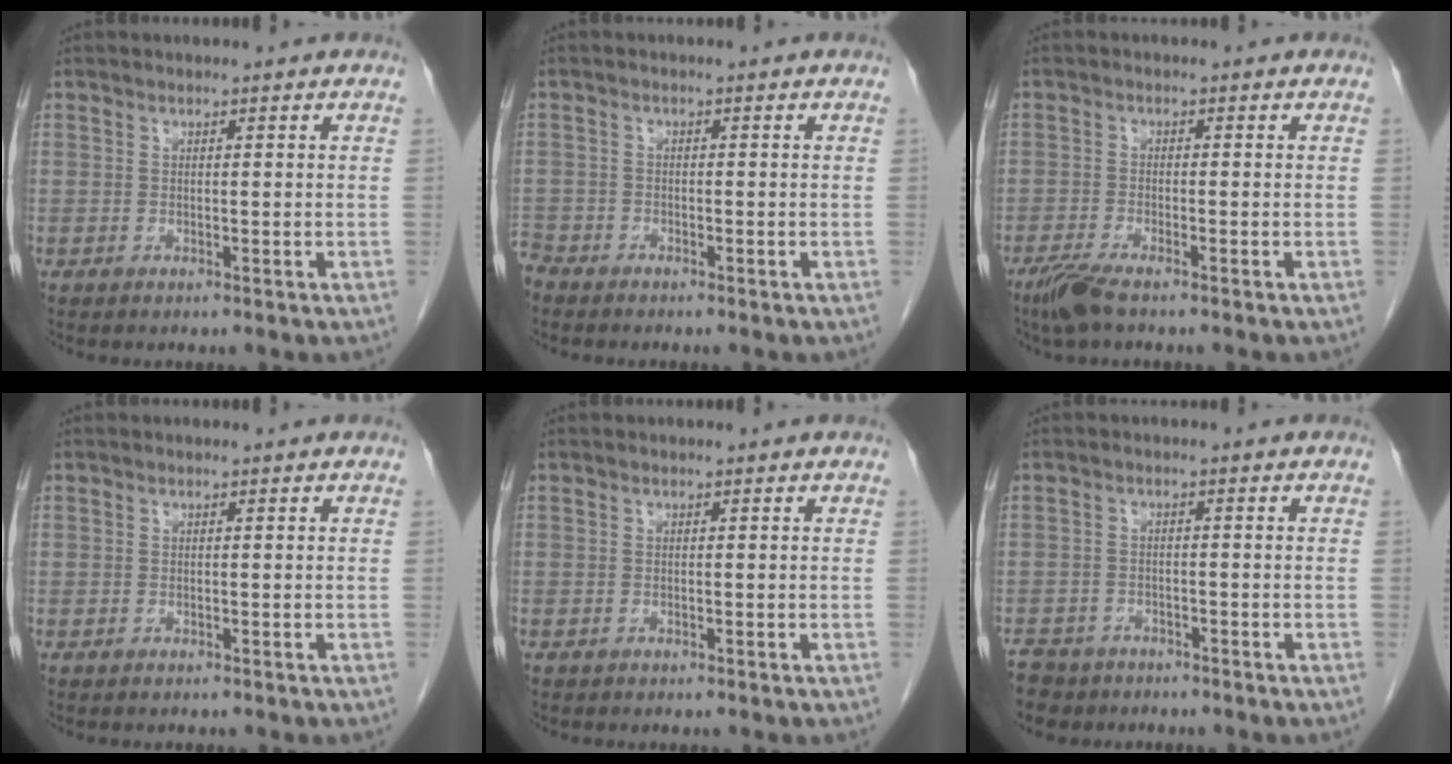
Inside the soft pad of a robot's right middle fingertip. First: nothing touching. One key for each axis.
{"total": 3.0, "fx": -2.8, "fy": 1.0, "fz": 0.1, "tx": -0.006, "ty": -0.005, "tz": -0.055}
{"total": 3.9, "fx": -3.0, "fy": 0.5, "fz": 2.5, "tx": -0.056, "ty": -0.010, "tz": -0.060}
{"total": 0.0}
{"total": 0.0}
{"total": 6.2, "fx": -5.0, "fy": 3.6, "fz": 0.8, "tx": -0.022, "ty": -0.003, "tz": -0.081}